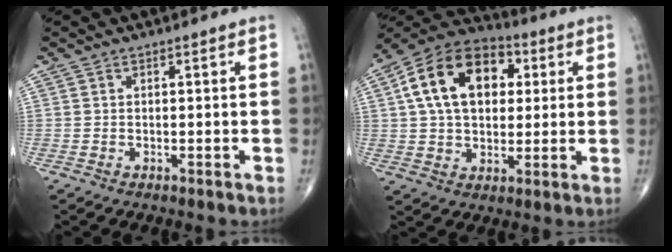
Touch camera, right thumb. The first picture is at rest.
{"total": 18.0, "force": [4.3, 11.8, 12.9], "torque": [-0.198, 0.013, 0.067]}